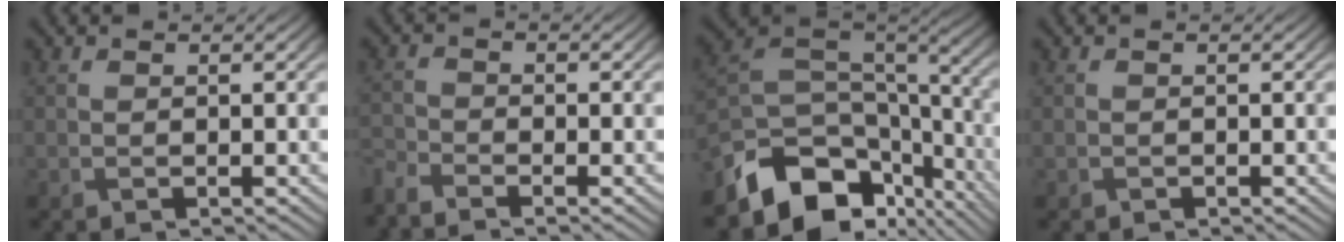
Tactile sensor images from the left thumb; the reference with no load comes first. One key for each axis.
{"total": 3.2, "fx": -3.0, "fy": 0.3, "fz": 1.0, "tx": -0.029, "ty": -0.009, "tz": -0.073}
{"total": 13.4, "fx": -7.6, "fy": 8.4, "fz": 7.2, "tx": -0.181, "ty": -0.032, "tz": -0.113}
{"total": 0.0}